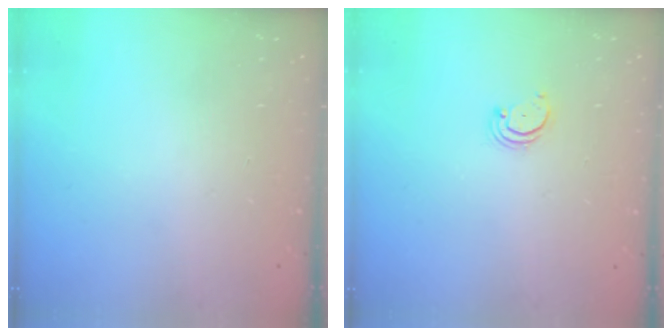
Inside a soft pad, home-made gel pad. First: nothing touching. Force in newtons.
{"total": 2.2, "press": 2.2, "slide": 0.2}